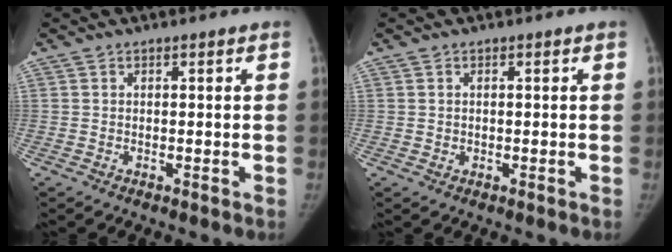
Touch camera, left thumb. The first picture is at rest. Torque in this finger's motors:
{"motor_torque": [-0.50, -0.07, -0.15, 0.14, -0.02]}